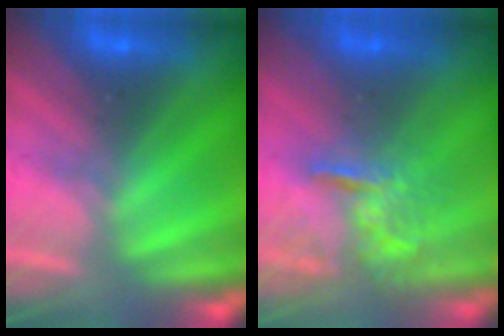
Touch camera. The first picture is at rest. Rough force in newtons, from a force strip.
{"total": 4.2}